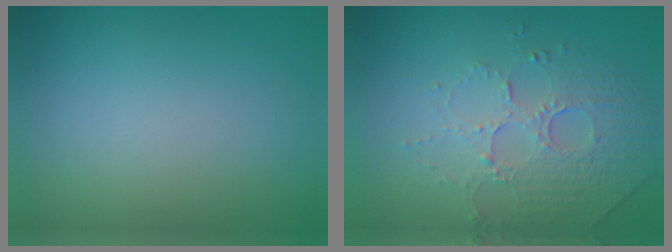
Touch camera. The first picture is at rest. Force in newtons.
{"total": 5.0, "press": 3.5, "slide": 3.6}